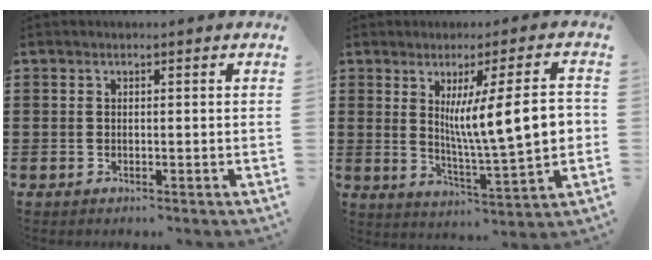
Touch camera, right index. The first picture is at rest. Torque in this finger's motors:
{"motor_torque": [2.14, 0.00, 0.71, 0.21]}